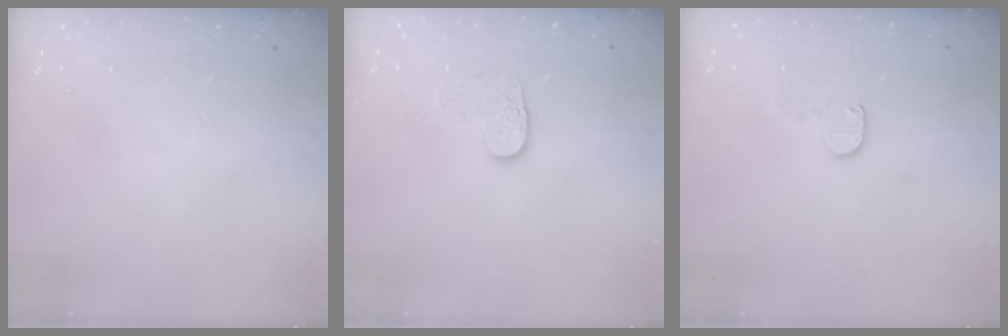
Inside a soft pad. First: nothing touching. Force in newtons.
{"total": 4.0, "press": 4.0, "slide": 0.4}
{"total": 4.5, "press": 4.5, "slide": 0.5}